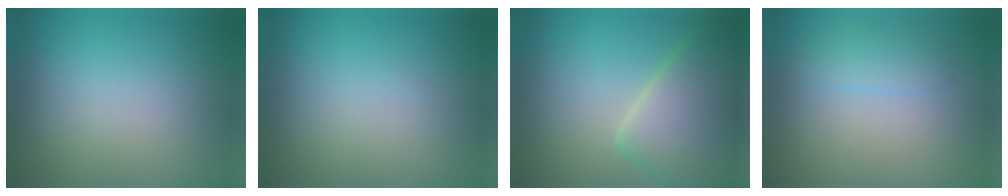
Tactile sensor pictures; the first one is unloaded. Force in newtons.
{"total": 0.0}
{"total": 7.4, "press": 7.4, "slide": 0.4}
{"total": 1.6, "press": 1.6, "slide": 0.0}